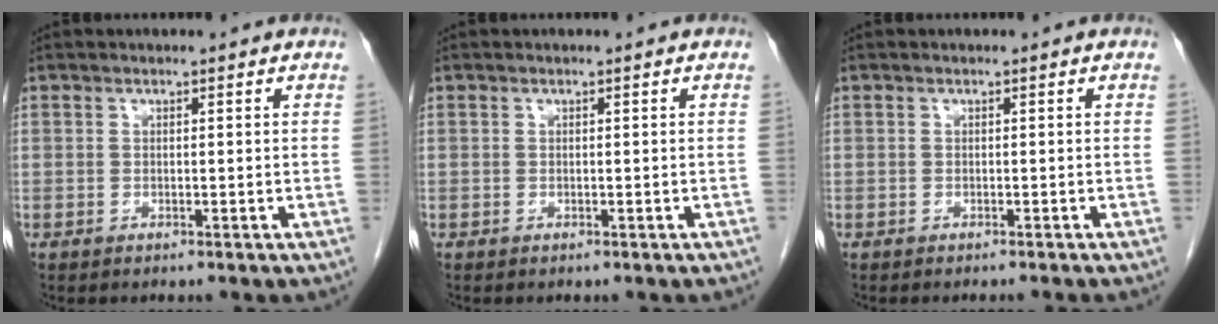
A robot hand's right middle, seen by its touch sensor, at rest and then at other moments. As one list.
[{"total": 0.0}, {"total": 1.8, "force": [-1.6, -0.3, 0.7], "torque": [-0.007, 0.003, -0.019]}]